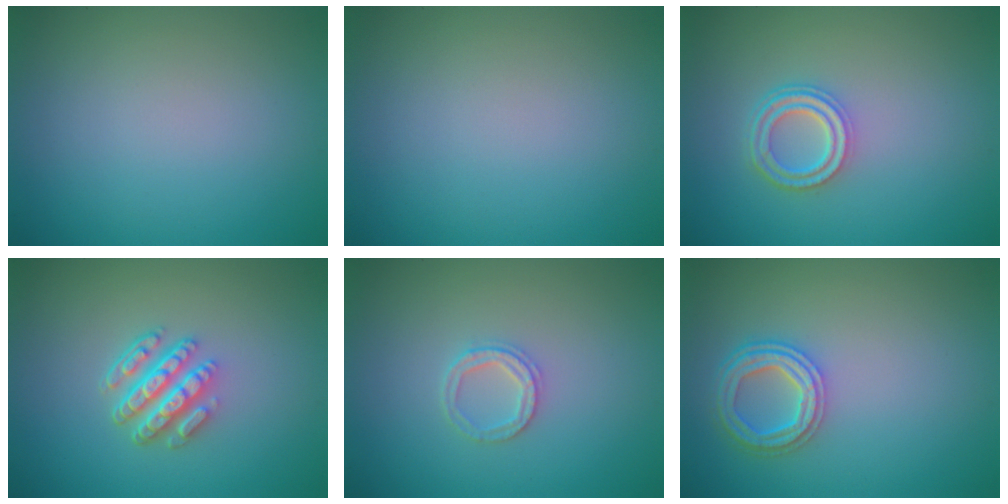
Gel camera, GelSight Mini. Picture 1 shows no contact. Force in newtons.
{"total": 0.0}
{"total": 3.4, "press": 2.6, "slide": 2.1}
{"total": 4.7, "press": 3.5, "slide": 3.1}
{"total": 1.9, "press": 1.8, "slide": 0.4}
{"total": 4.0, "press": 3.5, "slide": 1.9}